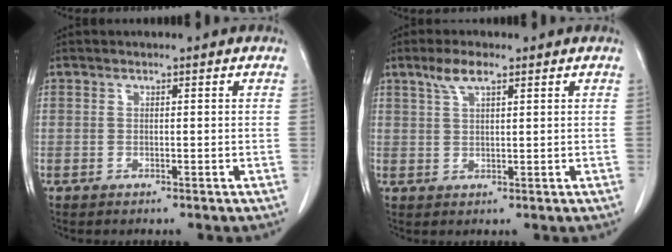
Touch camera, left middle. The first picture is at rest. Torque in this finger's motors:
{"motor_torque": [0.57, -0.43, 0.02, 0.02]}